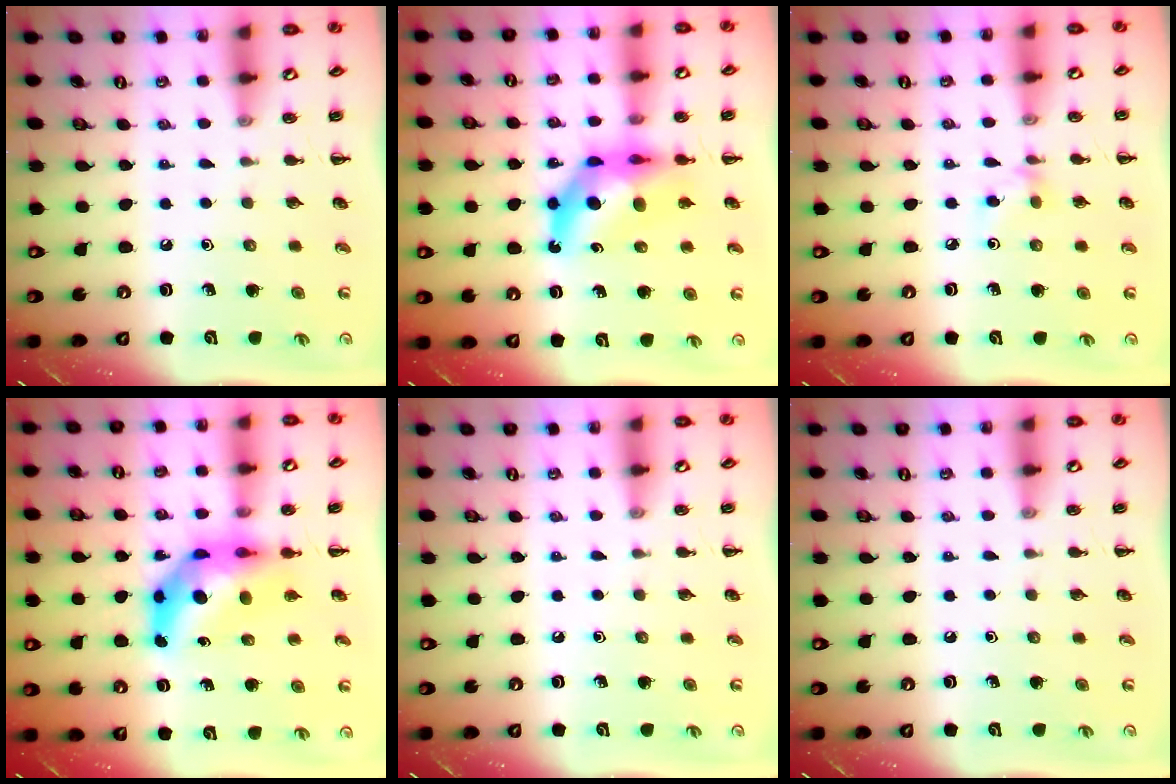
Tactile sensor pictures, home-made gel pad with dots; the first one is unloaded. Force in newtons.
{"total": 10.8, "press": 10.3, "slide": 3.3}
{"total": 4.5, "press": 4.3, "slide": 1.2}
{"total": 8.8, "press": 8.2, "slide": 3.2}
{"total": 0.0}
{"total": 0.0}